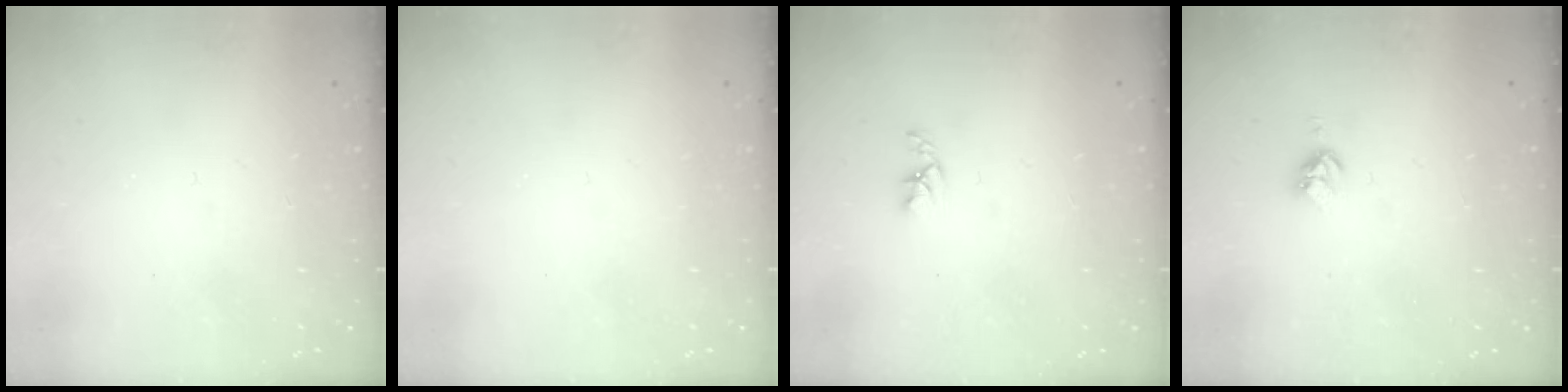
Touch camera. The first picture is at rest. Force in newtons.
{"total": 0.0}
{"total": 2.7, "press": 2.7, "slide": 0.5}
{"total": 3.7, "press": 3.7, "slide": 0.5}